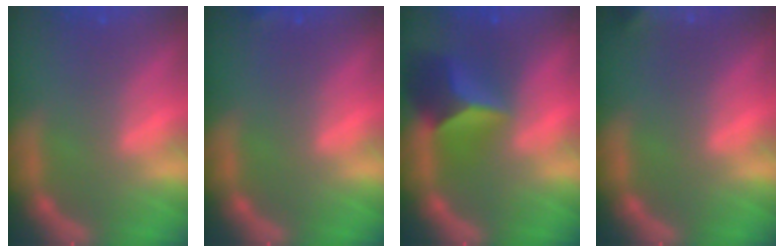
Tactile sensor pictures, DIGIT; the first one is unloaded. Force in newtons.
{"total": 0.9}
{"total": 6.9}
{"total": 9.0}